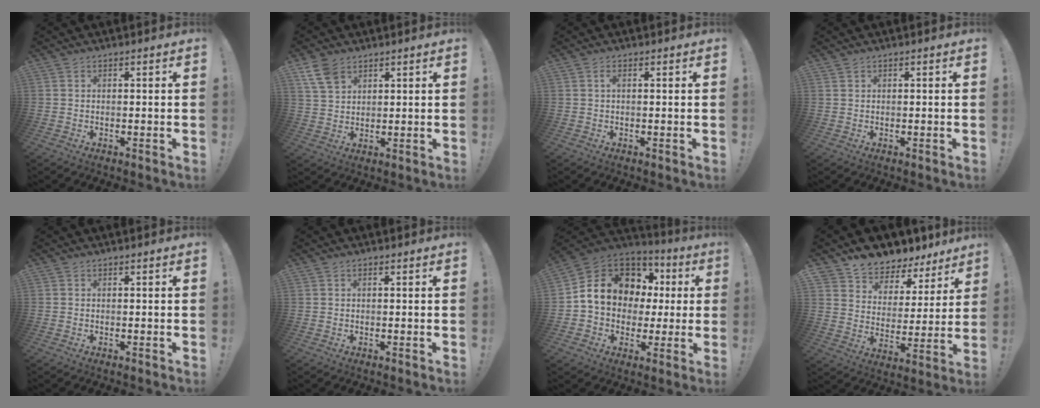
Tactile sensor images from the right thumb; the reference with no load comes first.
{"total": 7.0, "force": [4.4, 4.1, 3.7], "torque": [-0.075, -0.016, 0.084]}
{"total": 1.3, "force": [0.3, 0.3, 1.3], "torque": [-0.016, -0.001, 0.001]}
{"total": 0.6, "force": [0.5, 0.3, 0.1], "torque": [0.003, -0.003, 0.008]}
{"total": 0.0}
{"total": 0.0}
{"total": 14.9, "force": [3.3, 12.1, 8.1], "torque": [-0.118, -0.011, 0.077]}
{"total": 7.8, "force": [7.0, 3.5, 0.5], "torque": [-0.017, -0.074, 0.127]}